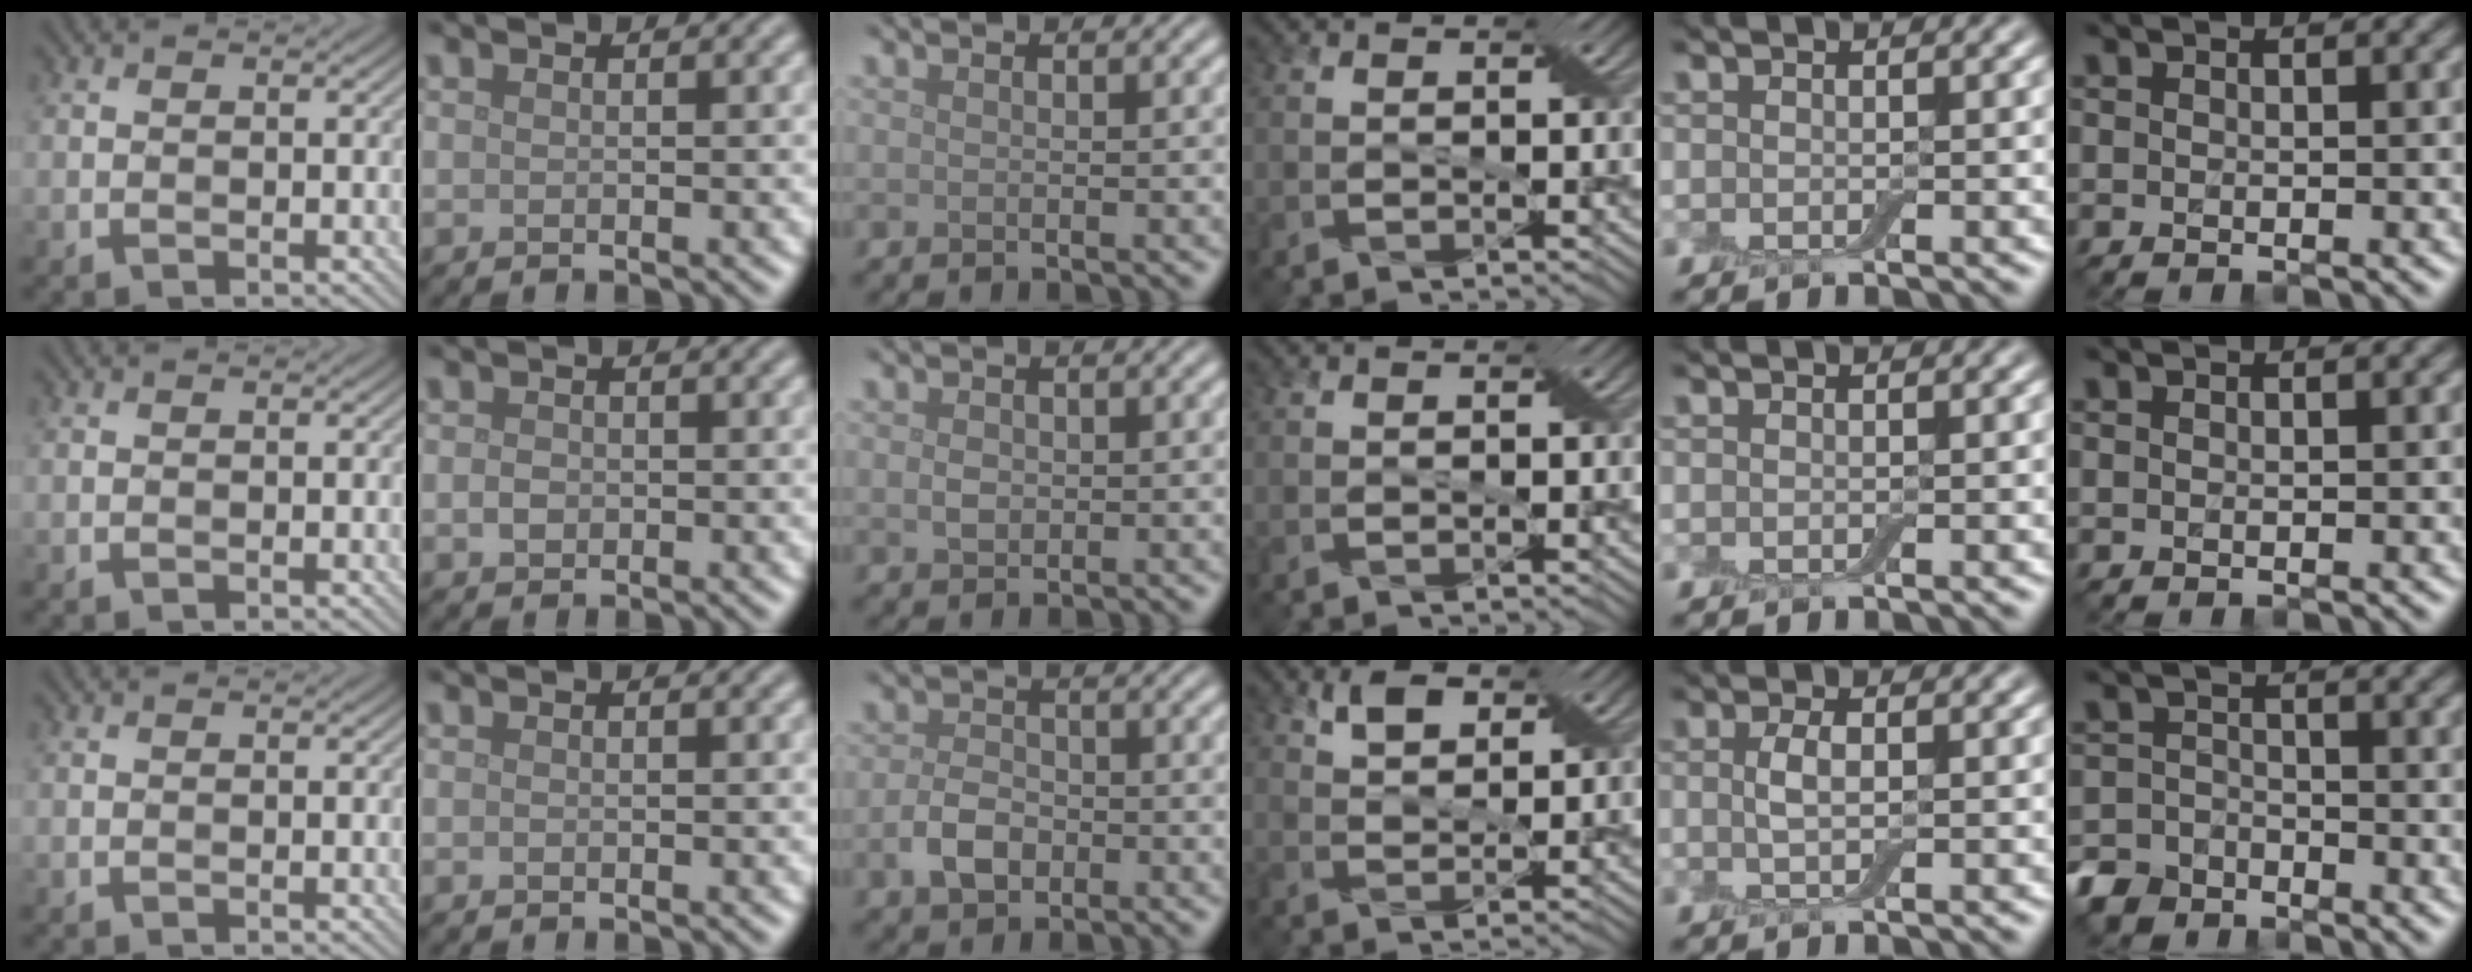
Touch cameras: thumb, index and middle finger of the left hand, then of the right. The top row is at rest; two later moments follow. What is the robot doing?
{"motion": "fold", "object": "apron"}